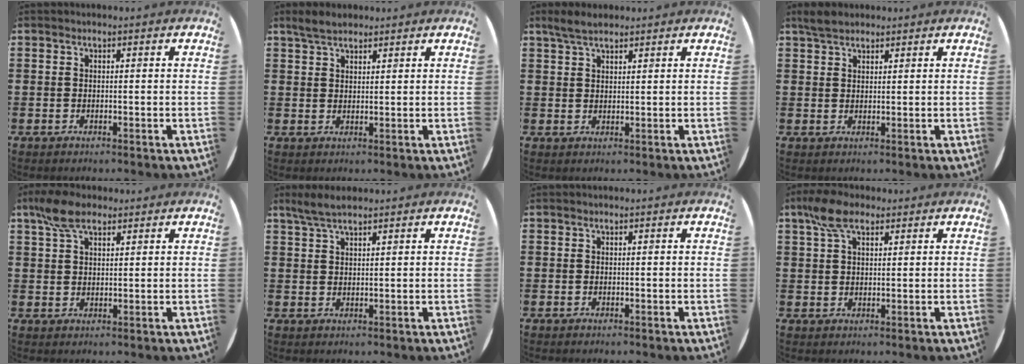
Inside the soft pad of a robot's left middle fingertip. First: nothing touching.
{"total": 3.1, "force": [2.6, 1.2, 1.2], "torque": [-0.021, 0.003, 0.048]}
{"total": 3.0, "force": [2.4, 0.9, 1.6], "torque": [-0.035, 0.007, 0.045]}
{"total": 2.7, "force": [2.3, 1.0, 1.0], "torque": [-0.016, 0.004, 0.043]}
{"total": 5.5, "force": [3.7, 2.6, 3.2], "torque": [-0.063, 0.003, 0.066]}
{"total": 3.3, "force": [2.5, 0.7, 2.0], "torque": [-0.043, 0.005, 0.047]}
{"total": 0.0}
{"total": 5.4, "force": [3.4, 2.6, 3.2], "torque": [-0.065, 0.006, 0.061]}